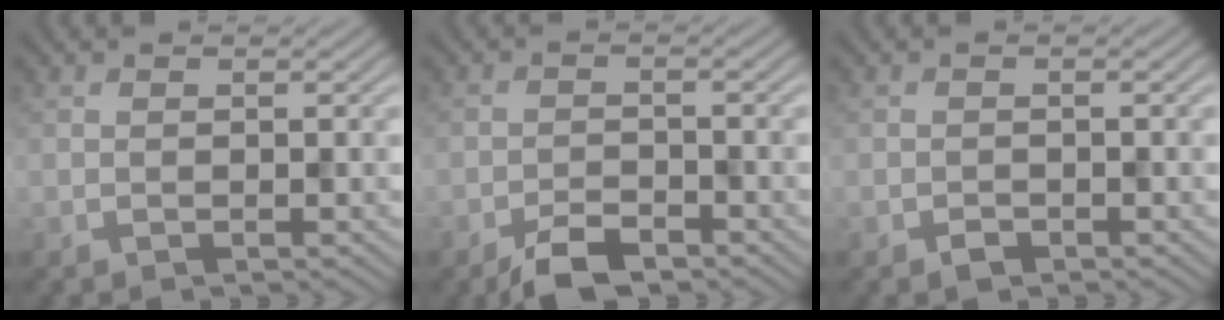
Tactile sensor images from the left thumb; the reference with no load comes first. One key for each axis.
{"total": 4.0, "fx": -3.0, "fy": 1.5, "fz": 2.2, "tx": -0.035, "ty": 0.000, "tz": -0.059}
{"total": 1.0, "fx": -0.7, "fy": 0.6, "fz": 0.4, "tx": -0.006, "ty": -0.002, "tz": -0.015}